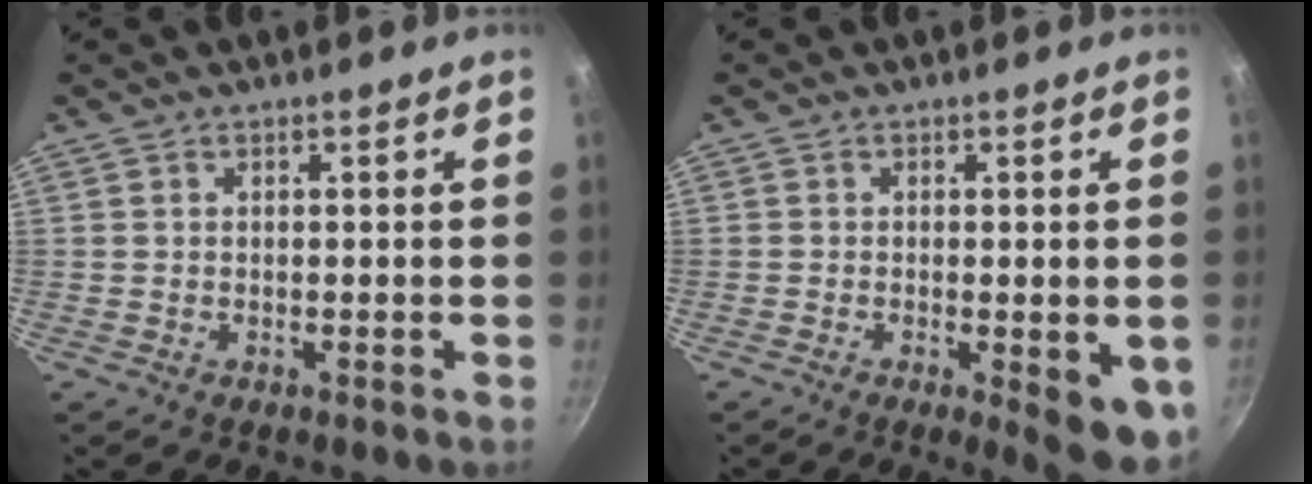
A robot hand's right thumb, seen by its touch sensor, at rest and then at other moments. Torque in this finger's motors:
{"motor_torque": [-0.13, 0.47, 0.05, 0.01, 0.08]}